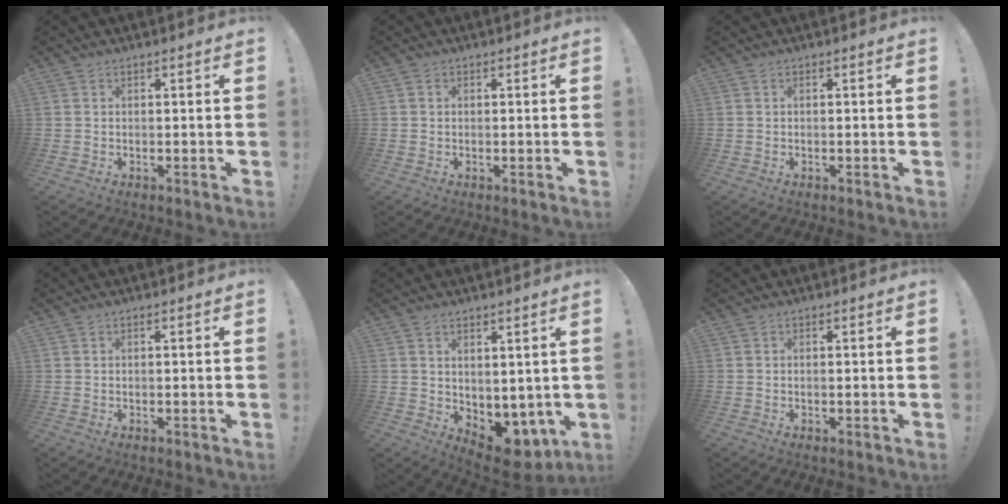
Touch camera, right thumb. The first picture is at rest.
{"total": 0.8, "force": [0.2, 0.7, 0.0], "torque": [-0.004, 0.003, 0.006]}
{"total": 0.0}
{"total": 0.0}
{"total": 5.5, "force": [0.4, 4.6, 3.0], "torque": [-0.019, -0.019, 0.019]}
{"total": 0.0}